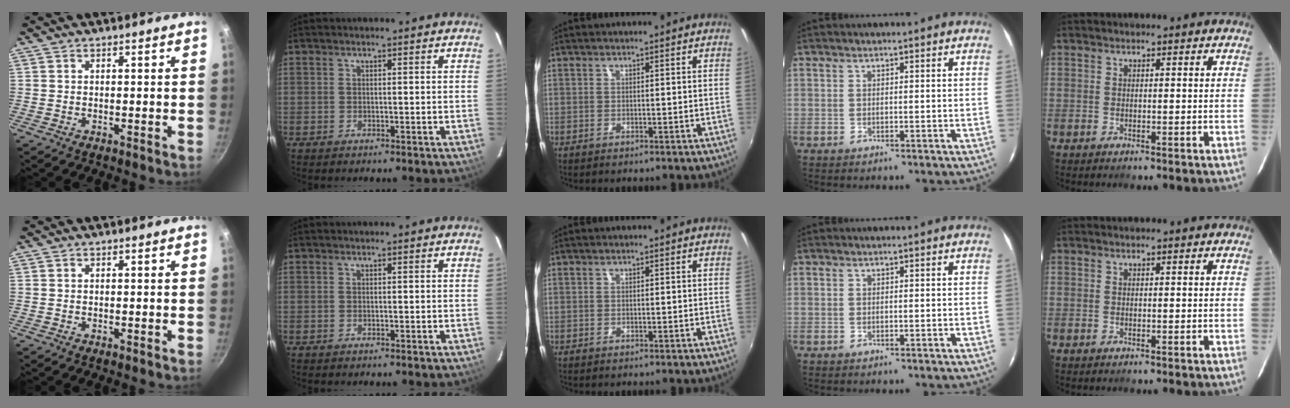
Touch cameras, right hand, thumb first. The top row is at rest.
{}